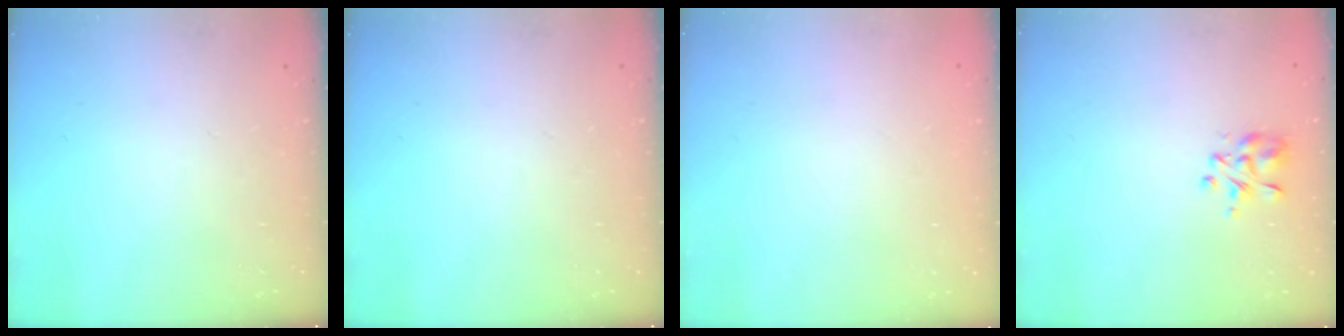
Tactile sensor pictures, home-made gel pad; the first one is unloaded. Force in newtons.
{"total": 0.0}
{"total": 1.8, "press": 1.8, "slide": 0.2}
{"total": 3.5, "press": 3.4, "slide": 0.6}